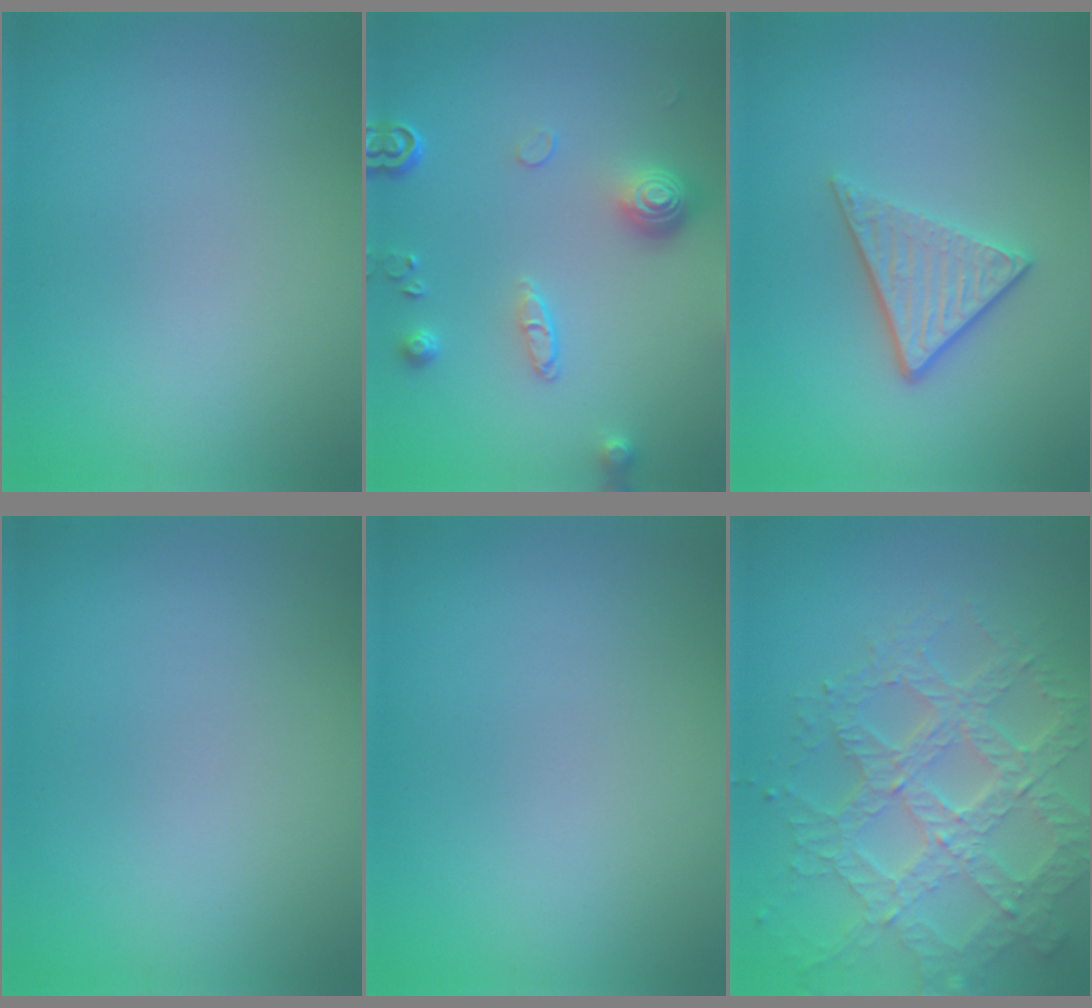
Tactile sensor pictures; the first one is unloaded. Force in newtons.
{"total": 3.9, "press": 3.1, "slide": 2.4}
{"total": 3.4, "press": 2.8, "slide": 1.9}
{"total": 0.0}
{"total": 0.0}
{"total": 7.1, "press": 5.1, "slide": 4.9}